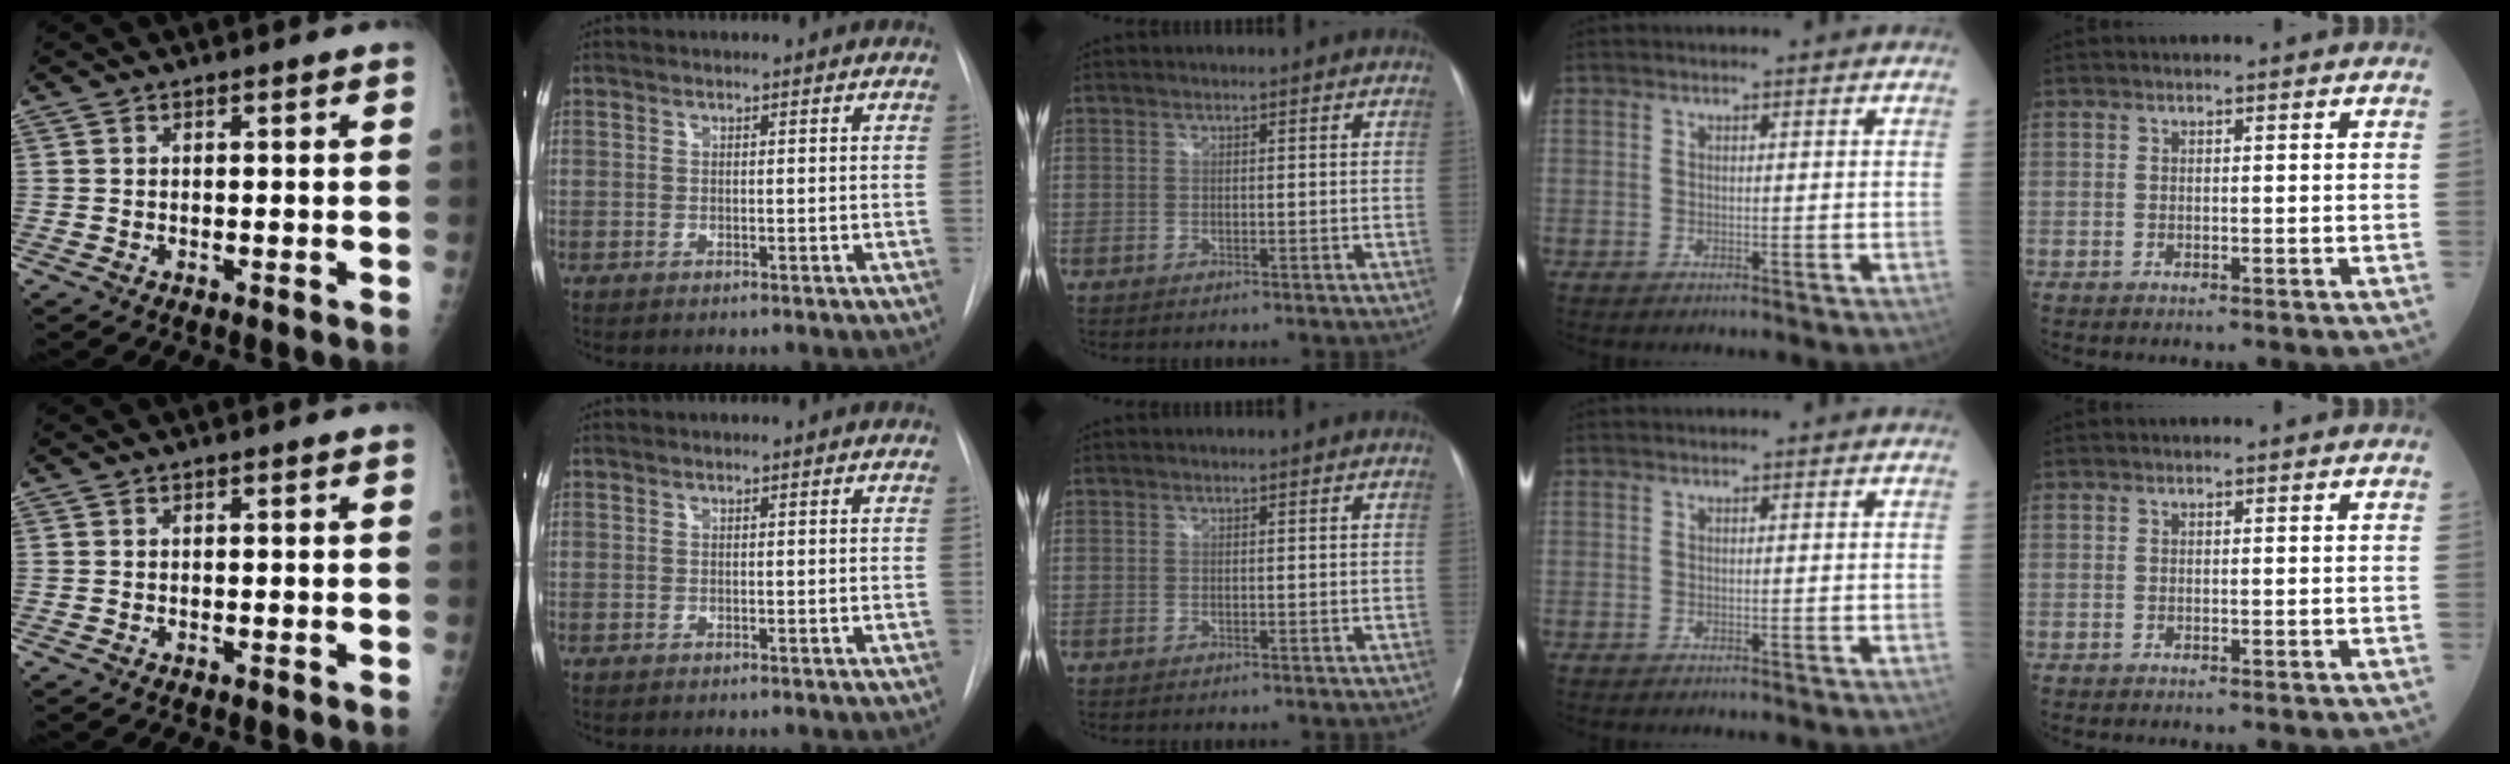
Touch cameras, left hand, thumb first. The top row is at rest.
{}